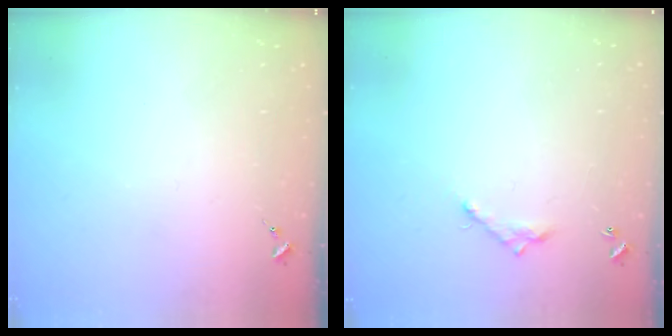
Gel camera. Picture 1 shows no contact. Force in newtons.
{"total": 6.2, "press": 6.2, "slide": 0.4}